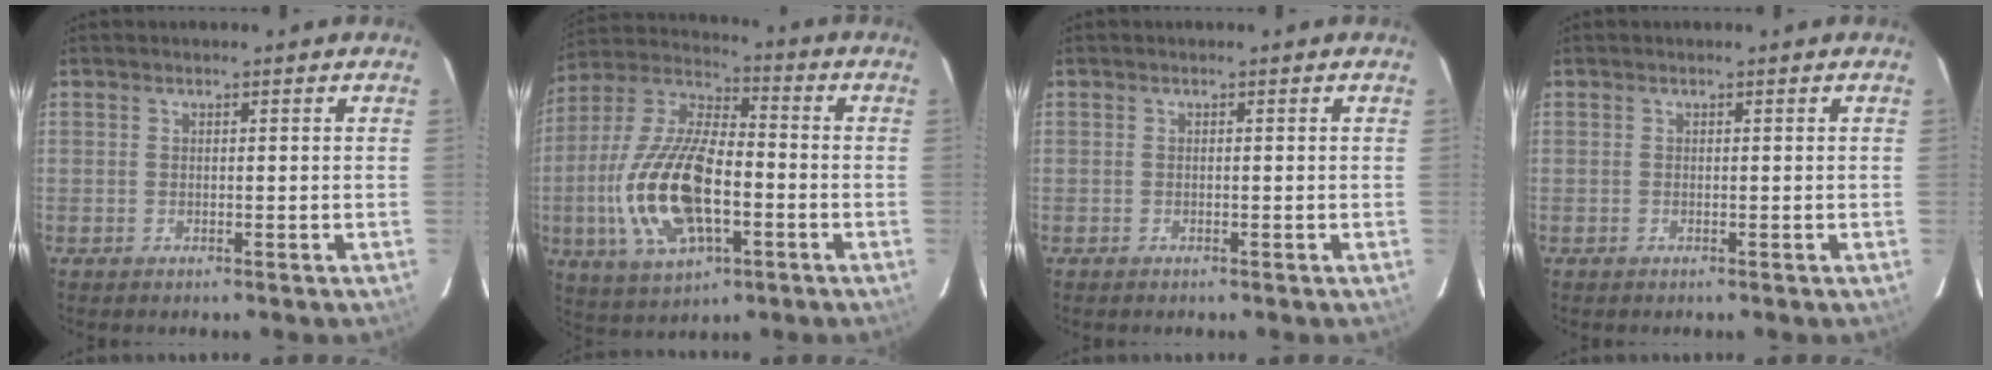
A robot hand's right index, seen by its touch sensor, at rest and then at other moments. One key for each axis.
{"total": 19.9, "fx": -4.8, "fy": 9.1, "fz": 17.0, "tx": -0.360, "ty": -0.004, "tz": -0.085}
{"total": 0.0}
{"total": 0.0}